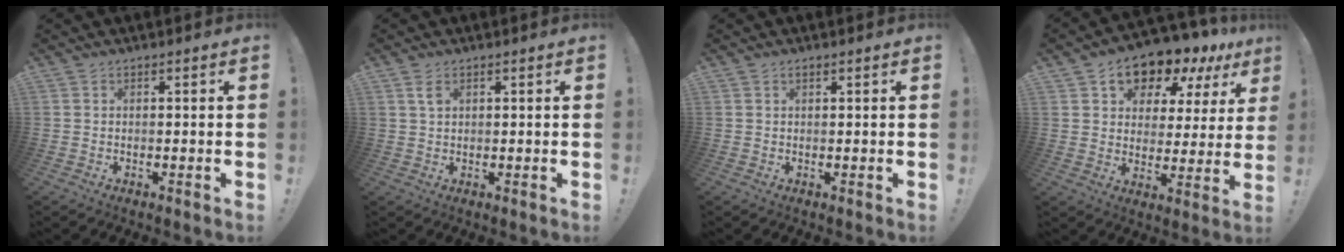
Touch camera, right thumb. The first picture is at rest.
{"total": 2.5, "force": [1.2, 1.3, 1.7], "torque": [-0.021, -0.004, 0.019]}
{"total": 0.6, "force": [0.4, 0.2, 0.3], "torque": [-0.003, -0.002, 0.008]}
{"total": 11.8, "force": [9.8, 5.5, 3.9], "torque": [-0.066, -0.079, 0.170]}